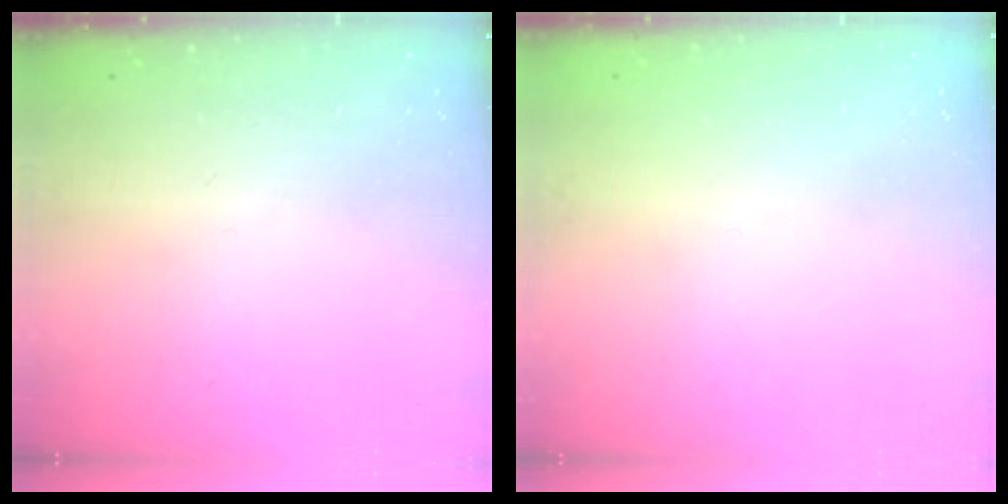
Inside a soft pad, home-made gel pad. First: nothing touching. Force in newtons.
{"total": 0.7, "press": 0.7, "slide": 0.1}